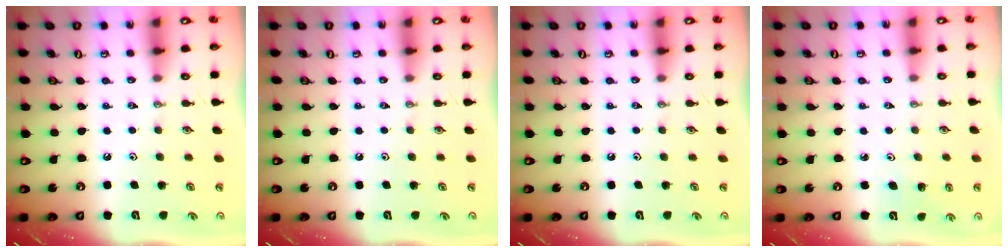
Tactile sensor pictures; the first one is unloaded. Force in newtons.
{"total": 0.0}
{"total": 0.0}
{"total": 2.9, "press": 2.6, "slide": 1.3}